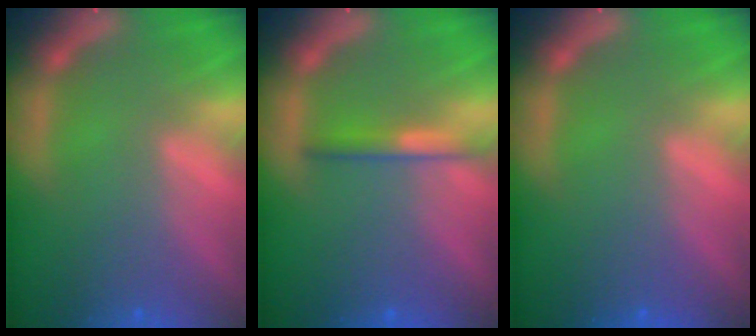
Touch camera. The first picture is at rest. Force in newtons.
{"total": 2.0}
{"total": 0.0}